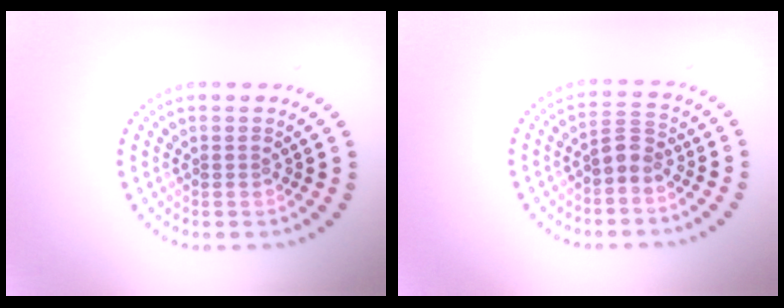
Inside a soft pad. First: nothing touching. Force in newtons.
{"total": 2.0, "press": 1.6, "slide": 1.2}